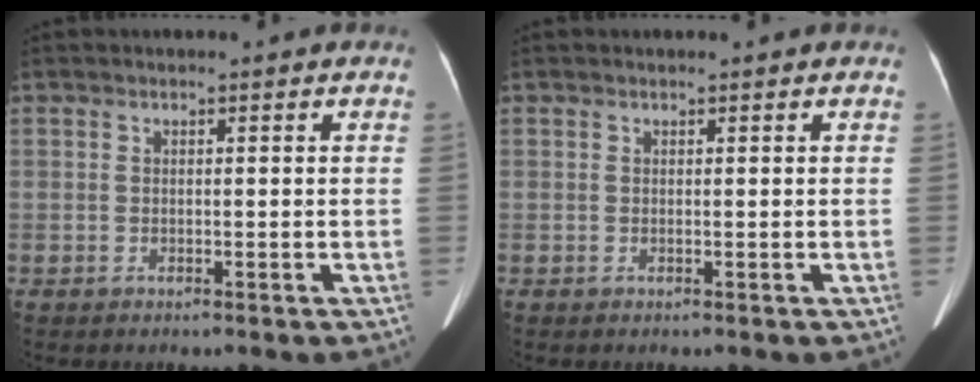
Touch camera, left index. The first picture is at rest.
{"total": 0.0}